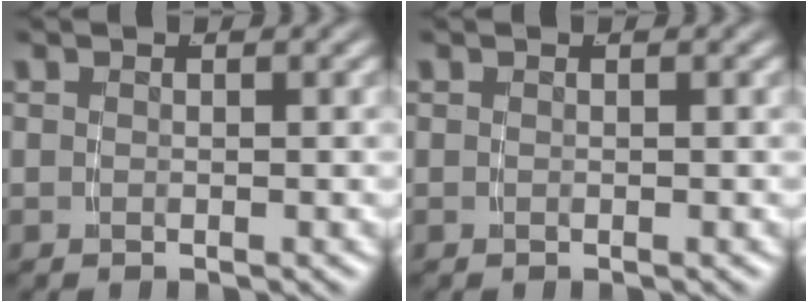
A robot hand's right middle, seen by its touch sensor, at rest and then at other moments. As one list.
[{"total": 0.0}]